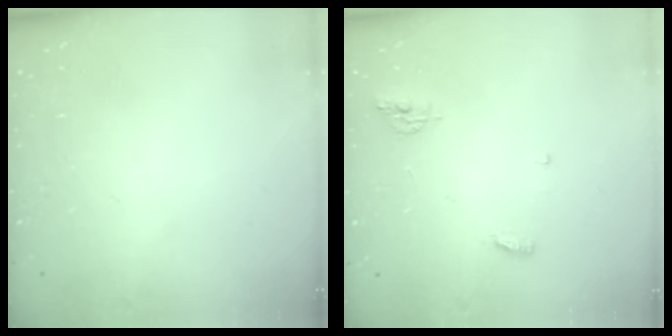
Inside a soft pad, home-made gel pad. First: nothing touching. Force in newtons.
{"total": 4.7, "press": 4.7, "slide": 0.4}